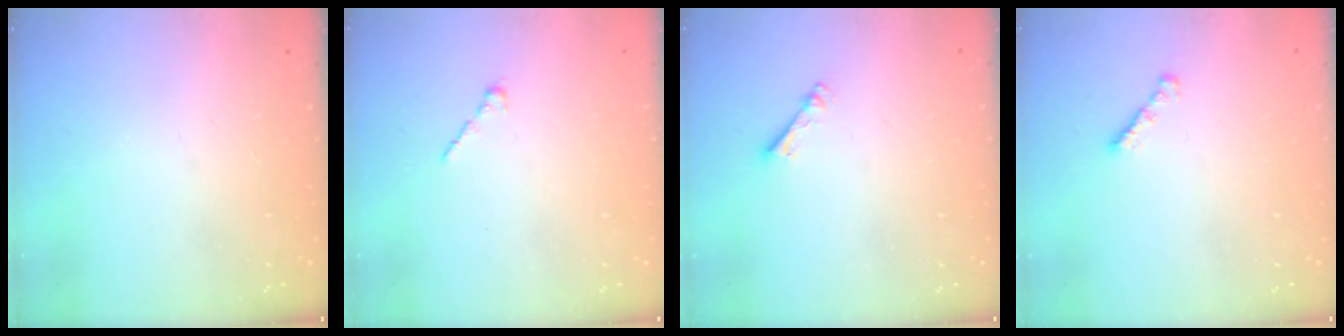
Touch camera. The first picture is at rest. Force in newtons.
{"total": 1.7, "press": 1.7, "slide": 0.5}
{"total": 2.7, "press": 2.7, "slide": 0.4}
{"total": 1.6, "press": 1.5, "slide": 0.4}